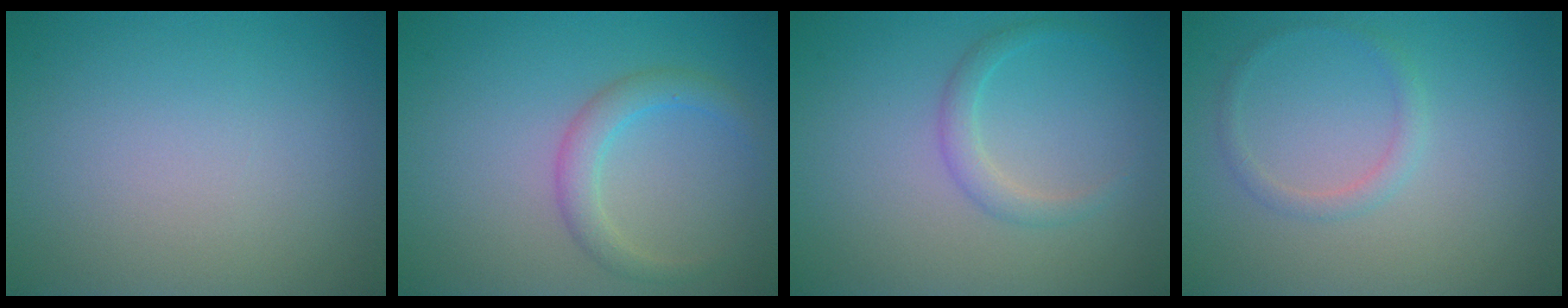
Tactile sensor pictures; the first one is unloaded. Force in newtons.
{"total": 2.5, "press": 2.5, "slide": 0.1}
{"total": 1.7, "press": 1.7, "slide": 0.1}
{"total": 1.3, "press": 1.3, "slide": 0.0}